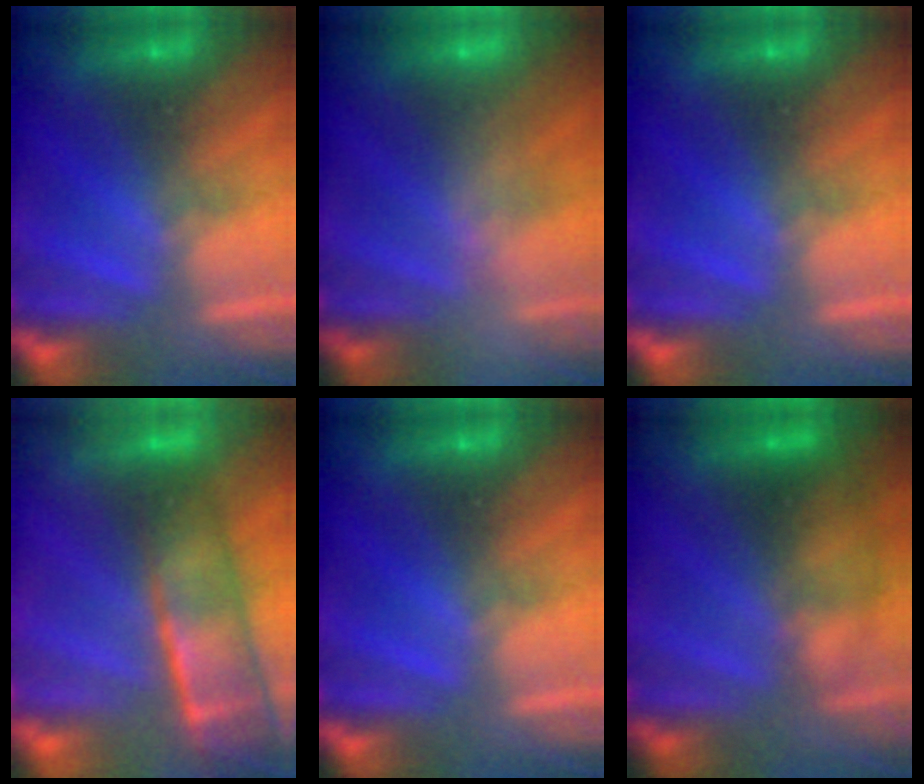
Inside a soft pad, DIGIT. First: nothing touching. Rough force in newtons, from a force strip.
{"total": 2.4}
{"total": 0.0}
{"total": 7.2}
{"total": 0.0}
{"total": 2.2}